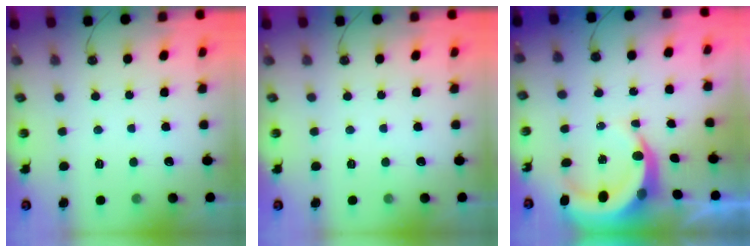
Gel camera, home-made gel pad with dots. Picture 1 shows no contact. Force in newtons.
{"total": 0.0}
{"total": 8.2, "press": 8.1, "slide": 1.2}